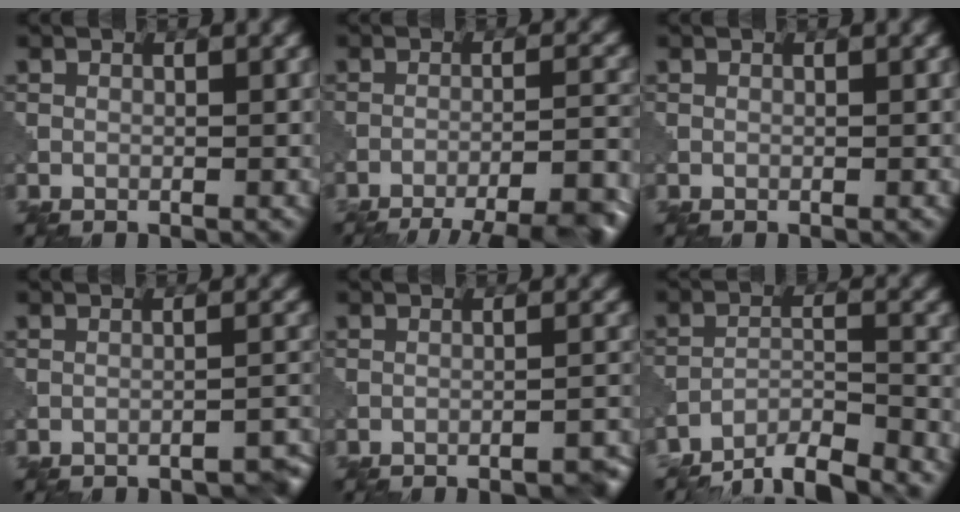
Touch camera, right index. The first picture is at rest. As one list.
[{"total": 13.8, "force": [-11.6, 3.6, 6.4], "torque": [-0.063, 0.005, -0.130]}, {"total": 0.0}, {"total": 5.0, "force": [-4.6, 0.8, 1.7], "torque": [-0.013, 0.019, -0.058]}, {"total": 5.3, "force": [-4.7, 1.1, 2.2], "torque": [-0.015, 0.017, -0.054]}, {"total": 5.8, "force": [-5.4, 0.8, 2.1], "torque": [-0.036, -0.002, -0.095]}]